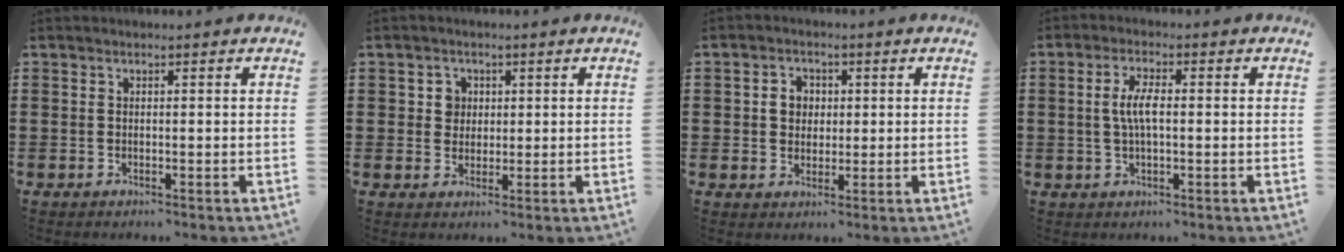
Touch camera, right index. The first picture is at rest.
{"total": 2.9, "force": [0.7, 2.6, 1.0], "torque": [-0.031, 0.011, 0.010]}
{"total": 3.3, "force": [0.3, 2.9, 1.5], "torque": [-0.041, 0.012, 0.002]}
{"total": 4.3, "force": [0.0, 1.3, 4.1], "torque": [-0.082, 0.001, -0.005]}